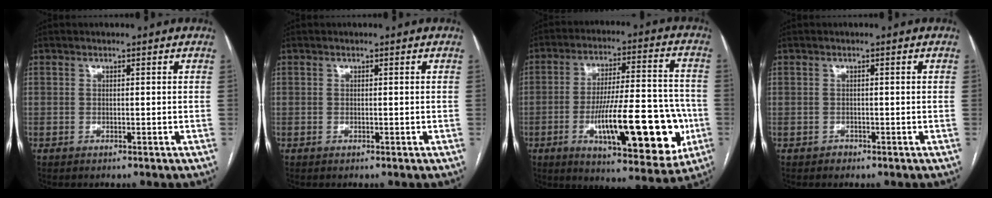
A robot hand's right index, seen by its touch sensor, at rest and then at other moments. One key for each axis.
{"total": 0.0}
{"total": 21.1, "fx": -5.9, "fy": 5.3, "fz": 19.5, "tx": -0.266, "ty": 0.006, "tz": -0.075}
{"total": 0.7, "fx": -0.5, "fy": 0.5, "fz": 0.0, "tx": -0.002, "ty": 0.002, "tz": -0.010}